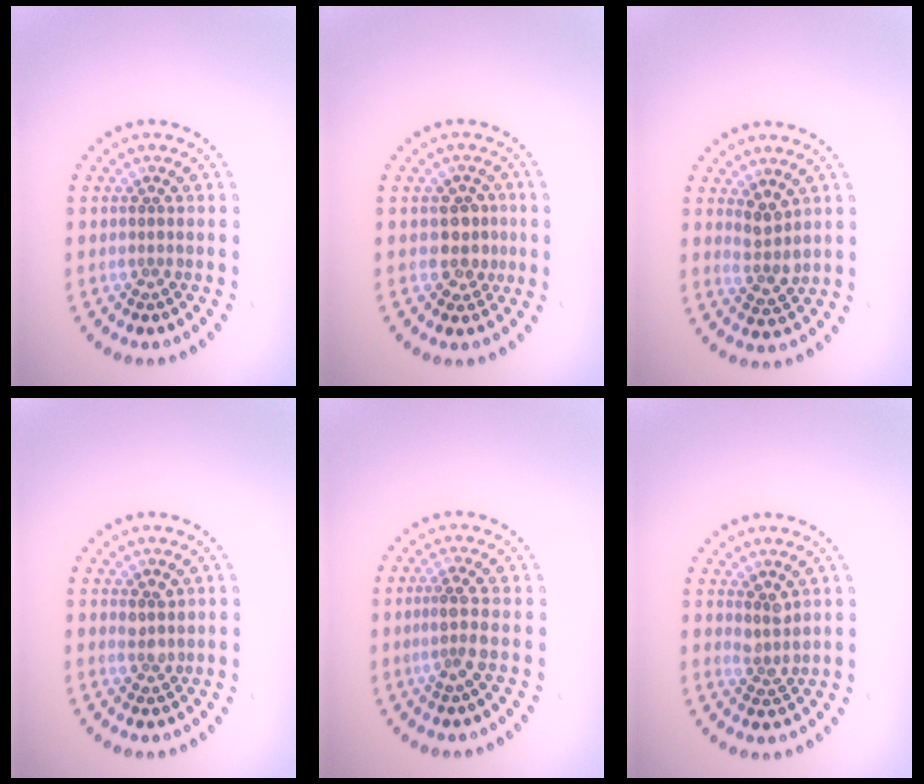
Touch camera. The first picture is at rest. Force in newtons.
{"total": 2.4, "press": 2.2, "slide": 1.0}
{"total": 2.2, "press": 1.9, "slide": 1.1}
{"total": 1.5, "press": 1.3, "slide": 0.9}
{"total": 2.2, "press": 1.6, "slide": 1.5}
{"total": 1.8, "press": 1.4, "slide": 1.2}